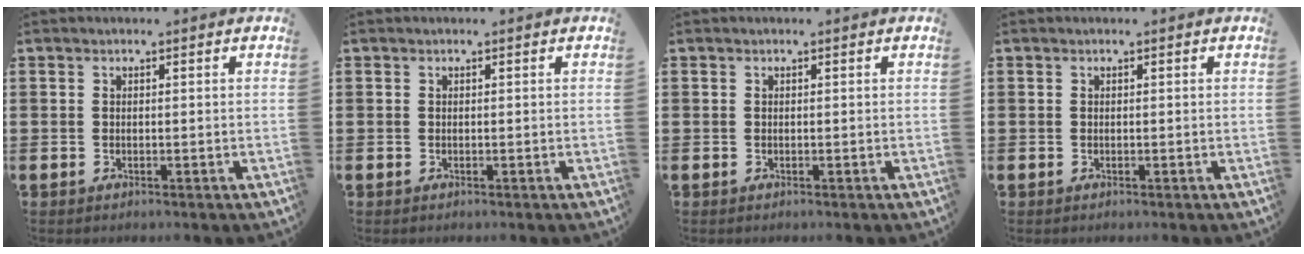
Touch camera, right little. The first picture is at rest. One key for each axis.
{"total": 0.0}
{"total": 0.0}
{"total": 0.0}